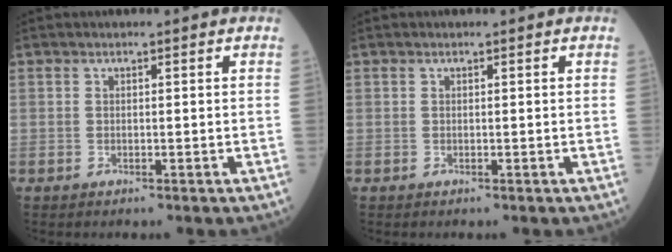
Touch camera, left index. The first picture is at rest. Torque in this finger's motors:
{"motor_torque": [0.00, 0.00, 0.00, 0.00]}